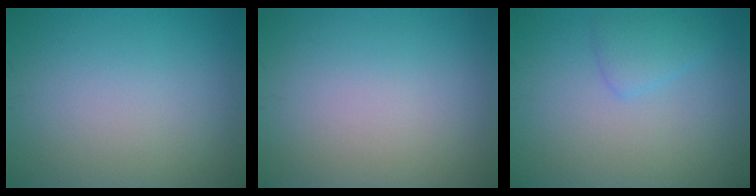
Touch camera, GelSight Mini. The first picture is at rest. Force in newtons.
{"total": 0.0}
{"total": 1.8, "press": 1.8, "slide": 0.2}